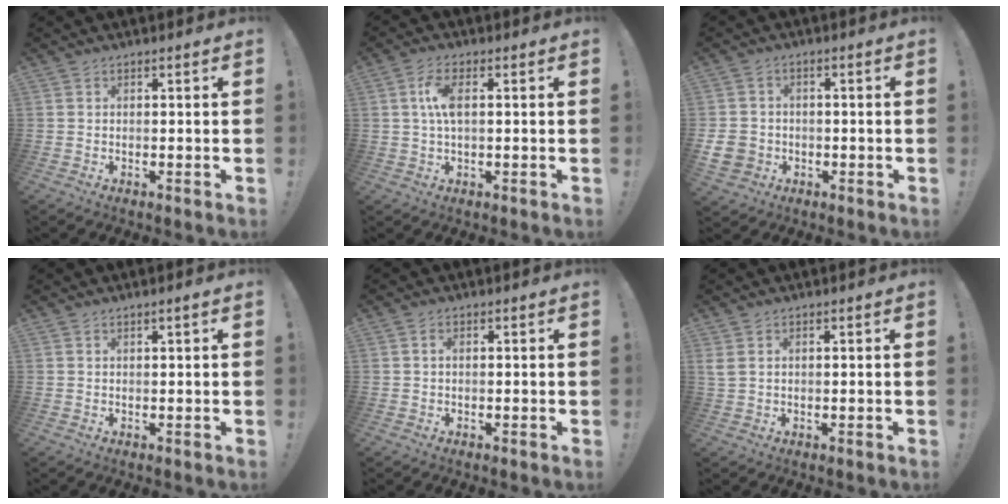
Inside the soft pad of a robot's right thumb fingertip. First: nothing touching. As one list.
[{"total": 6.6, "force": [1.0, 2.5, 6.0], "torque": [-0.112, 0.000, 0.015]}, {"total": 7.3, "force": [-1.7, 6.3, 3.2], "torque": [-0.056, 0.009, -0.030]}, {"total": 1.1, "force": [0.6, -0.2, 0.9], "torque": [-0.016, 0.001, 0.009]}, {"total": 0.9, "force": [0.3, 0.4, 0.8], "torque": [-0.017, 0.002, 0.005]}, {"total": 2.4, "force": [1.2, 1.3, 1.7], "torque": [-0.034, 0.003, 0.024]}]